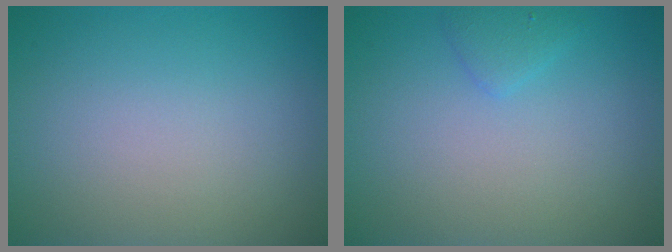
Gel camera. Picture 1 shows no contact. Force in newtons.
{"total": 1.2, "press": 1.2, "slide": 0.1}